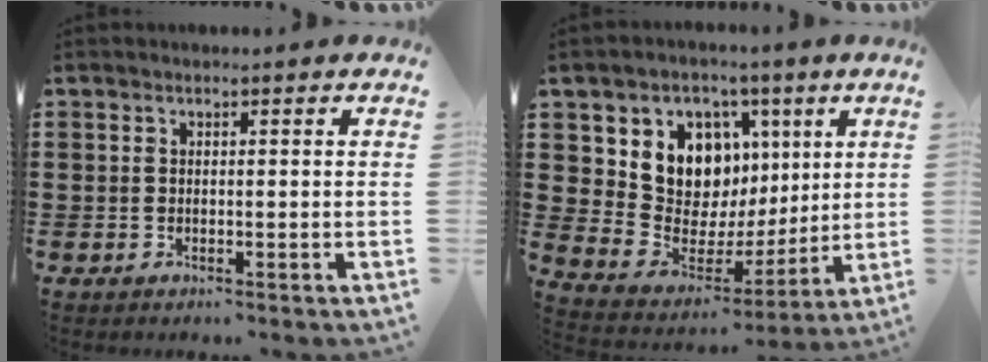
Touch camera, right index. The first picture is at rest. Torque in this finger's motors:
{"motor_torque": [1.44, 0.69, 0.50, 0.21]}